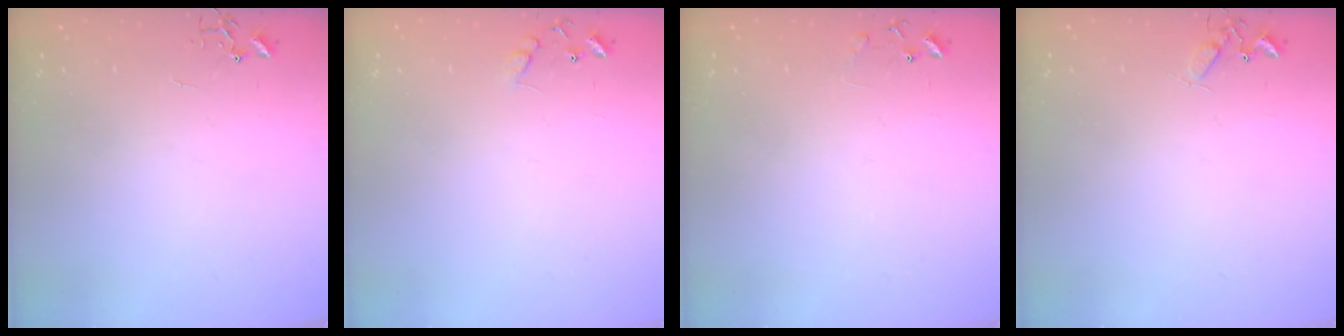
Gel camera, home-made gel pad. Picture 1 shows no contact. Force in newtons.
{"total": 8.9, "press": 8.9, "slide": 0.5}
{"total": 6.4, "press": 6.4, "slide": 0.4}
{"total": 4.6, "press": 4.6, "slide": 0.6}